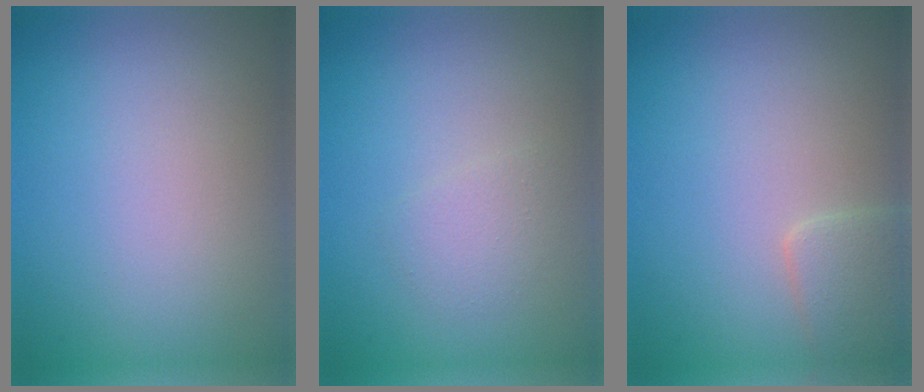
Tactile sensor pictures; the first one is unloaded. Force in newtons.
{"total": 1.4, "press": 1.4, "slide": 0.1}
{"total": 2.1, "press": 2.0, "slide": 0.2}